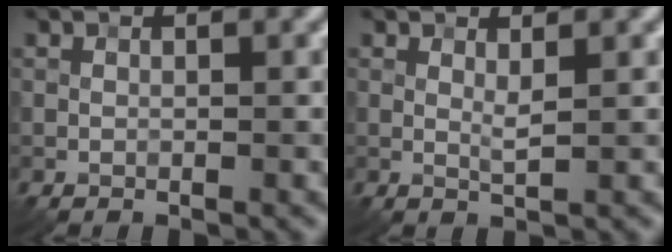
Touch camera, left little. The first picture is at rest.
{"total": 1.0, "force": [0.5, 0.1, 0.9], "torque": [-0.020, -0.003, 0.008]}